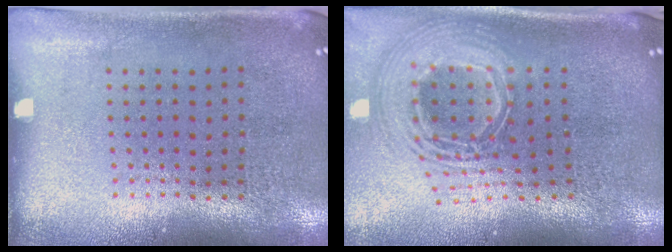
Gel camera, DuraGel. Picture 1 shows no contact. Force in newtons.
{"total": 2.8, "press": 1.9, "slide": 2.0}